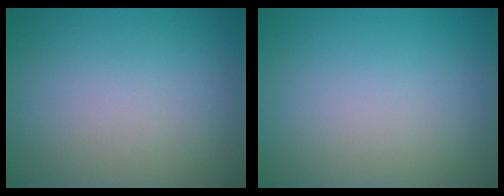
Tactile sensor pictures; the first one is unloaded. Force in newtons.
{"total": 0.0}